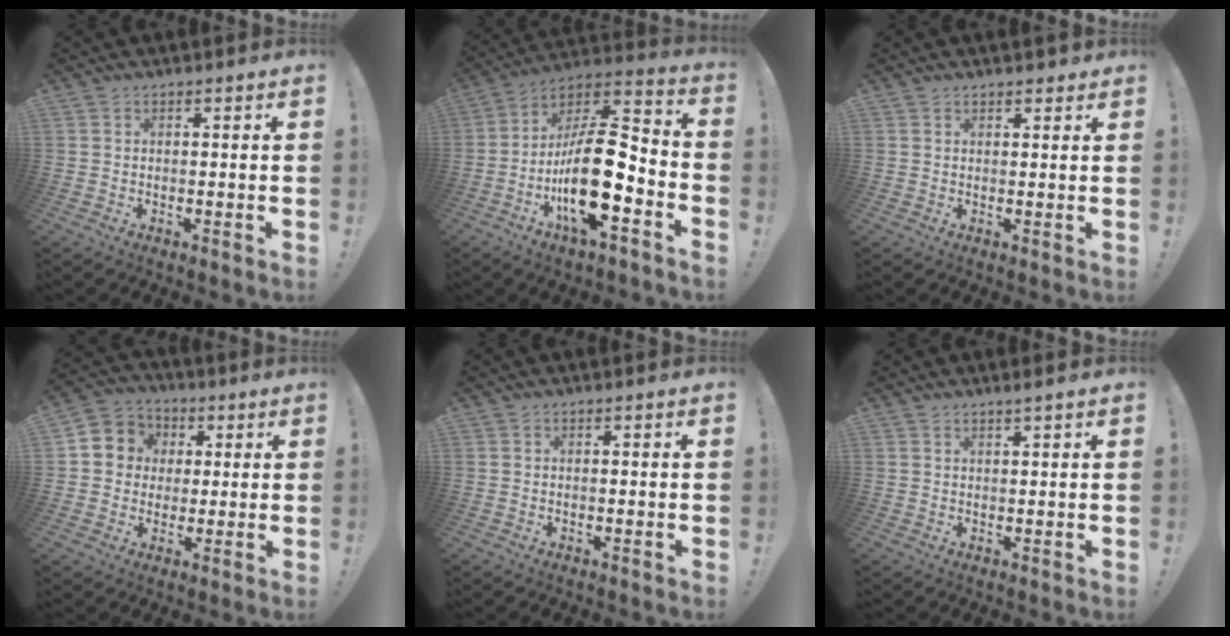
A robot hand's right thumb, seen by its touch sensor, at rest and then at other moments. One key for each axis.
{"total": 22.2, "fx": -6.4, "fy": 8.0, "fz": 19.7, "tx": -0.367, "ty": 0.034, "tz": -0.104}
{"total": 1.2, "fx": 1.0, "fy": 0.7, "fz": 0.3, "tx": 0.002, "ty": -0.004, "tz": 0.017}
{"total": 8.1, "fx": 0.2, "fy": 7.8, "fz": 2.1, "tx": -0.033, "ty": 0.013, "tz": 0.012}
{"total": 0.0}
{"total": 1.5, "fx": 1.1, "fy": -0.1, "fz": 1.0, "tx": -0.022, "ty": 0.000, "tz": 0.019}